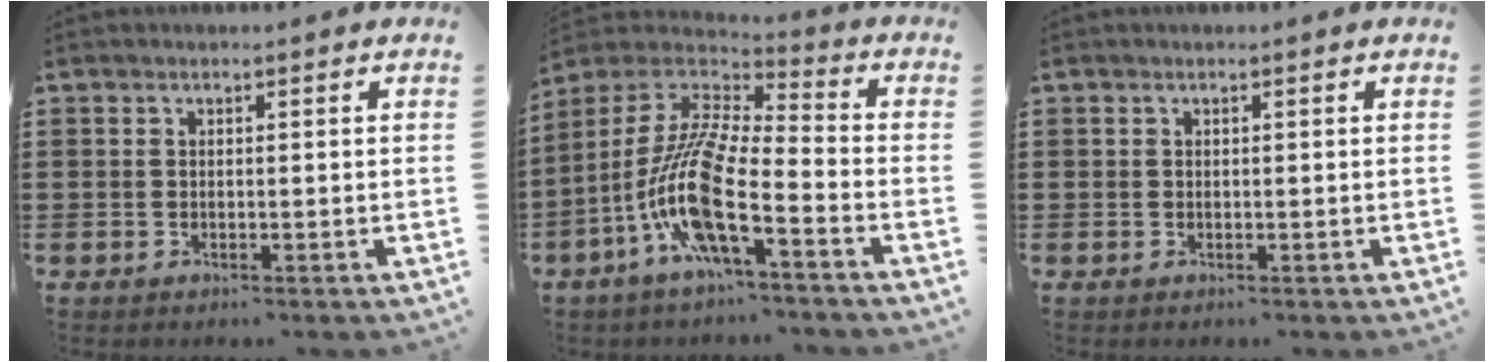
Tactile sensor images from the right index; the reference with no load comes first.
{"total": 12.3, "force": [-5.8, 1.9, 10.8], "torque": [-0.247, -0.033, -0.125]}
{"total": 0.0}